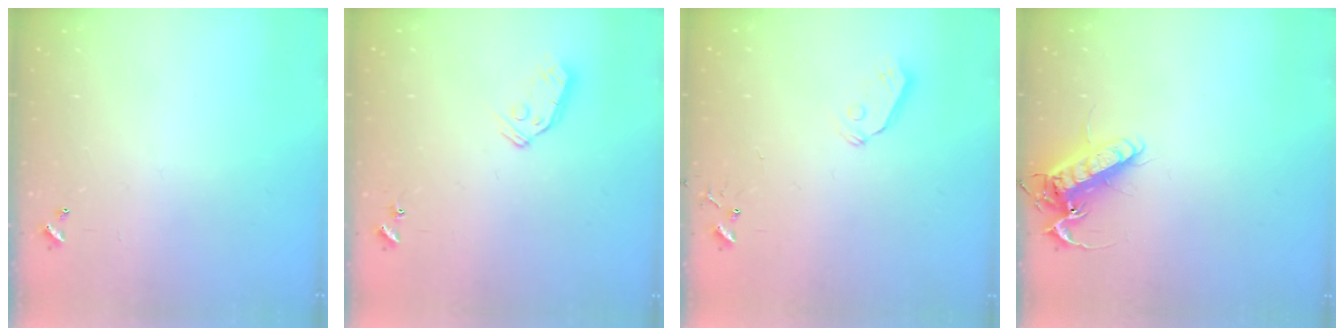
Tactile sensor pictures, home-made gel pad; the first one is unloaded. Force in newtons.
{"total": 7.5, "press": 7.5, "slide": 0.4}
{"total": 6.4, "press": 6.4, "slide": 0.6}
{"total": 13.4, "press": 13.2, "slide": 2.1}